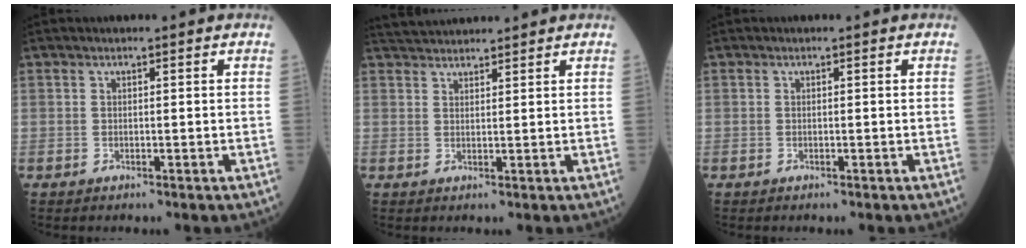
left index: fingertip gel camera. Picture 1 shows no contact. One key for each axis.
{"total": 5.5, "fx": 5.3, "fy": 0.4, "fz": 1.3, "tx": -0.026, "ty": 0.034, "tz": 0.093}
{"total": 0.0}